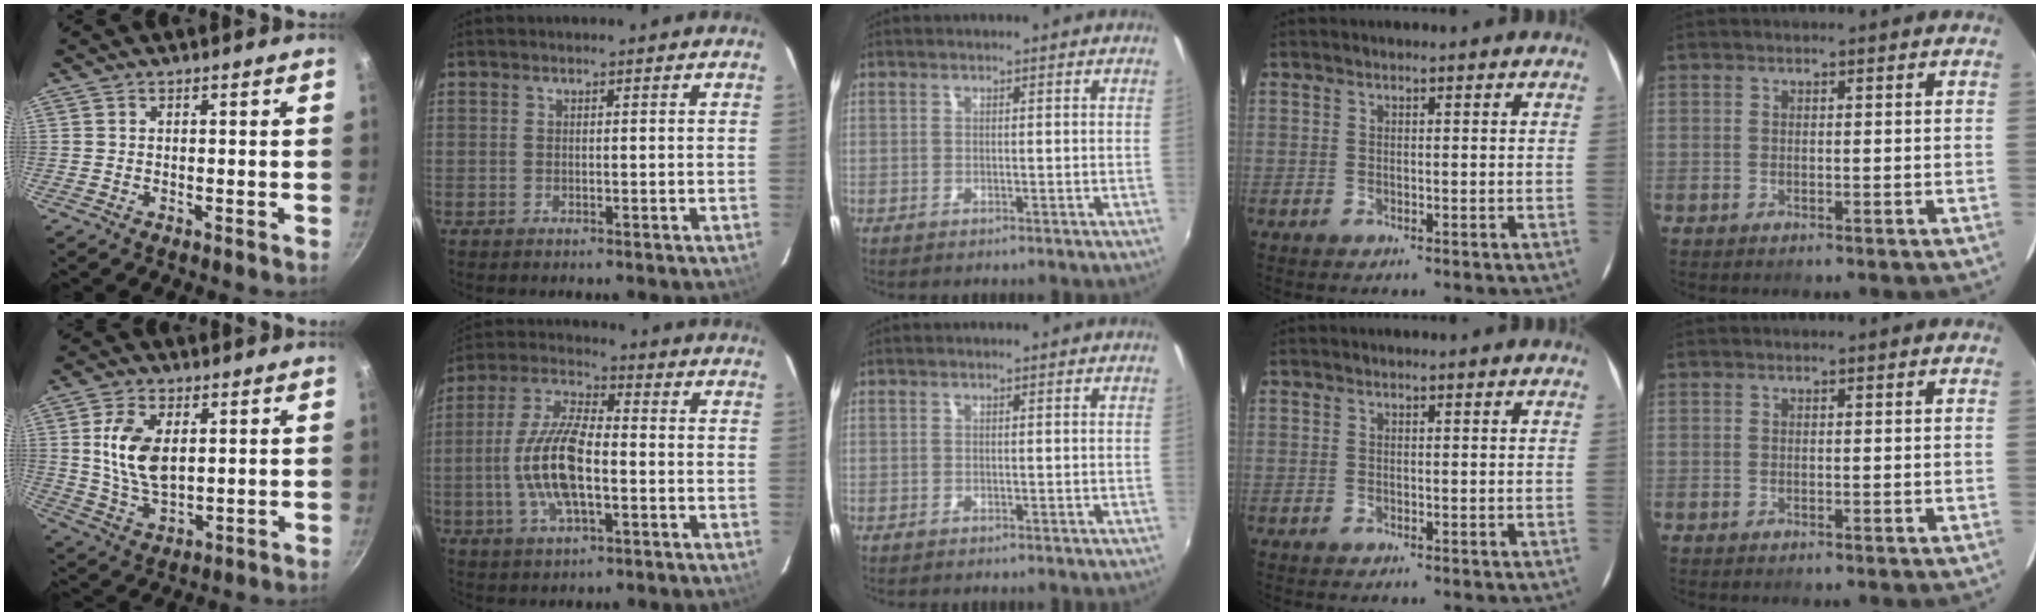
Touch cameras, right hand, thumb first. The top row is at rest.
{"thumb": {"total": 11.6, "force": [2.8, 6.9, 8.9], "torque": [-0.156, -0.018, 0.063]}, "index": {"total": 13.0, "force": [-2.6, 4.8, 11.8], "torque": [-0.248, 0.001, -0.051]}}